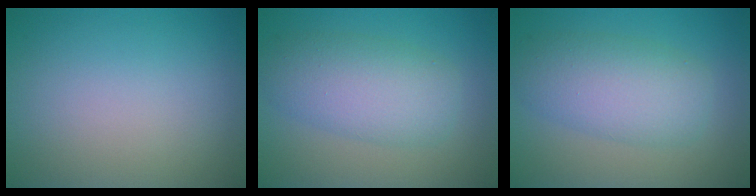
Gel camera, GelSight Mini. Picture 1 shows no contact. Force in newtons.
{"total": 5.6, "press": 5.6, "slide": 0.1}
{"total": 5.6, "press": 5.6, "slide": 0.1}